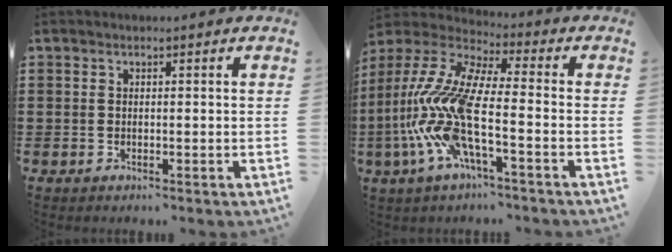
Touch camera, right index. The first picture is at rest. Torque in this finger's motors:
{"motor_torque": [2.14, 0.00, 1.05, 0.21]}